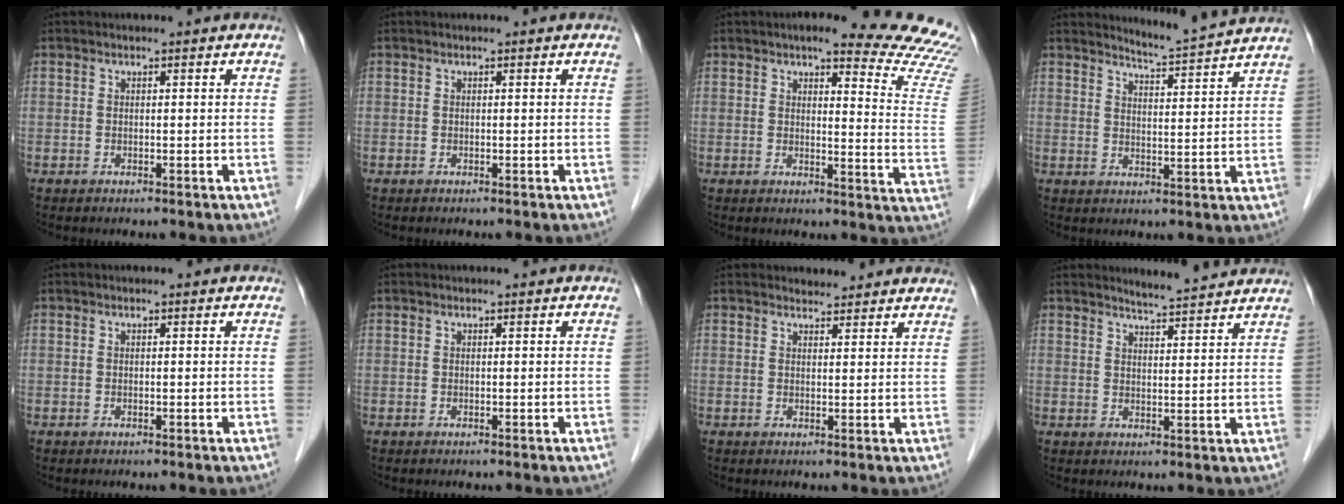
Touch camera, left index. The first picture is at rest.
{"total": 0.0}
{"total": 18.1, "force": [15.9, 2.3, 8.4], "torque": [-0.083, -0.075, 0.157]}
{"total": 7.0, "force": [6.7, -1.6, 0.8], "torque": [-0.030, -0.015, 0.097]}
{"total": 0.0}
{"total": 0.0}
{"total": 4.5, "force": [4.3, 1.3, 0.4], "torque": [0.003, 0.008, 0.044]}
{"total": 6.8, "force": [6.6, -0.3, 1.8], "torque": [-0.038, 0.004, 0.086]}